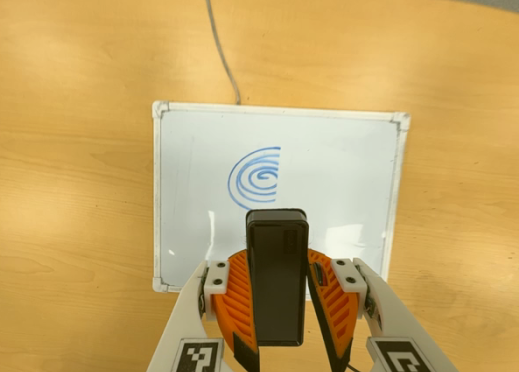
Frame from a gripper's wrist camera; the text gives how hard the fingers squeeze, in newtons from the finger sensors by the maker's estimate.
{"total": 7.8, "left": 6.9, "right": 8.7}